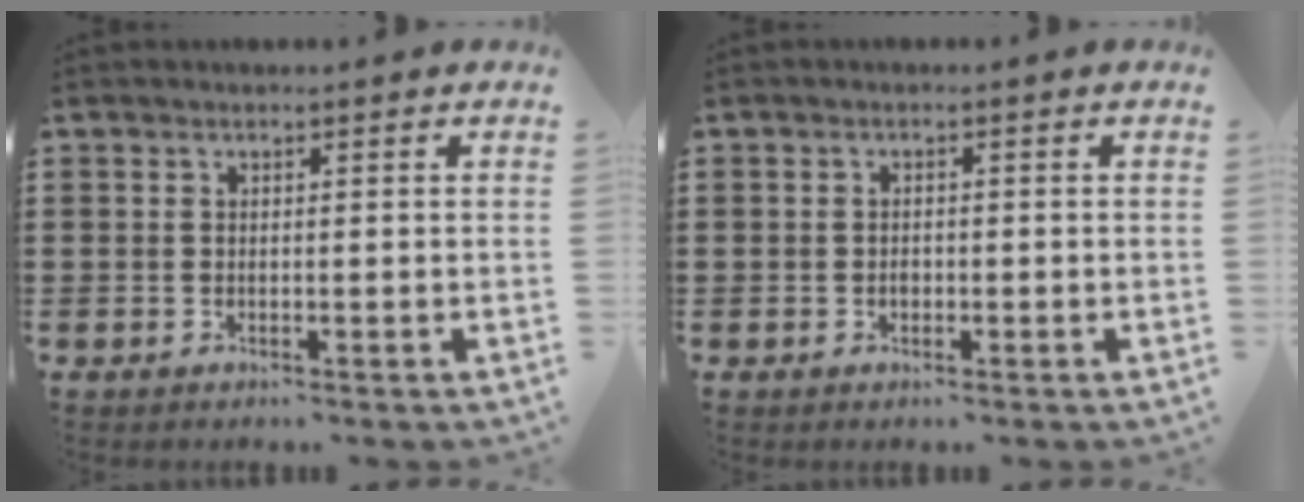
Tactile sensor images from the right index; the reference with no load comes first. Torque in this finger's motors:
{"motor_torque": [1.02, 1.12, -0.07, -0.19]}